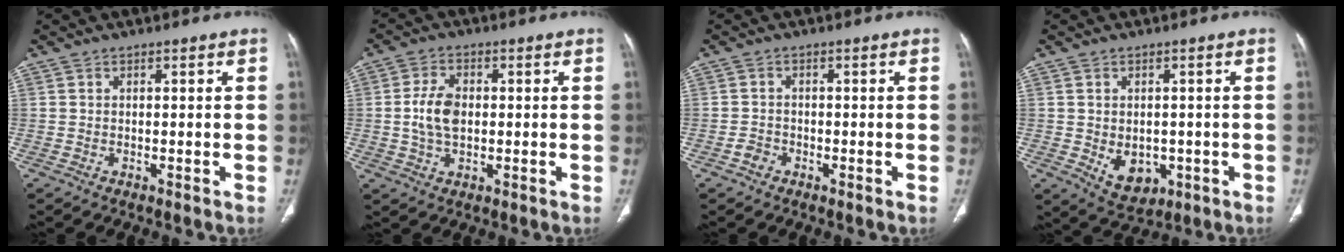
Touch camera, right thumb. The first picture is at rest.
{"total": 6.7, "force": [0.1, 4.2, 5.2], "torque": [-0.101, 0.006, 0.001]}
{"total": 1.7, "force": [-1.0, 1.3, 0.5], "torque": [-0.008, 0.008, -0.022]}
{"total": 6.8, "force": [-1.4, 4.9, 4.4], "torque": [-0.046, -0.002, -0.001]}